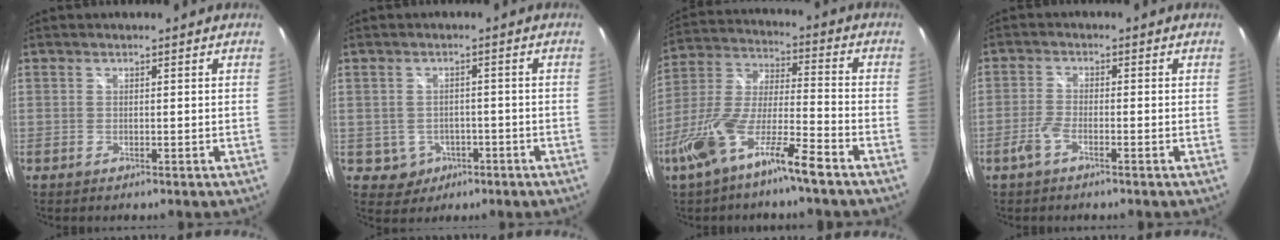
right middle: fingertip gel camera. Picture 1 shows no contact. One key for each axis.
{"total": 4.8, "fx": -1.8, "fy": 4.4, "fz": 1.1, "tx": -0.035, "ty": 0.009, "tz": -0.013}
{"total": 14.1, "fx": -8.9, "fy": 1.8, "fz": 10.8, "tx": -0.224, "ty": -0.015, "tz": -0.169}
{"total": 3.3, "fx": -2.1, "fy": 1.0, "fz": 2.4, "tx": -0.065, "ty": 0.000, "tz": -0.043}